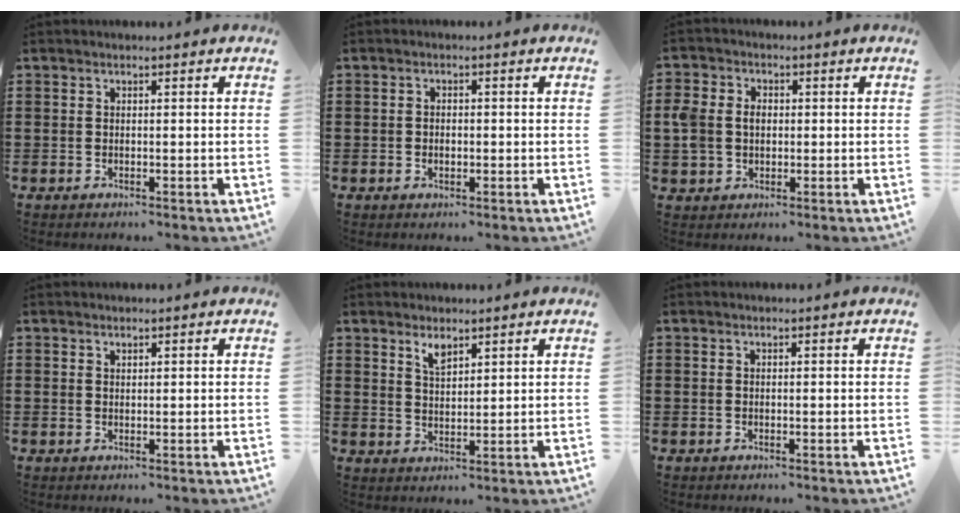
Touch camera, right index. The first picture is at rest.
{"total": 1.2, "force": [-0.3, 0.8, 0.8], "torque": [-0.016, 0.003, -0.007]}
{"total": 4.3, "force": [0.1, 3.5, 2.4], "torque": [-0.071, 0.009, -0.007]}
{"total": 0.6, "force": [0.5, 0.3, 0.1], "torque": [-0.003, 0.002, 0.010]}
{"total": 2.7, "force": [2.2, 0.9, 1.3], "torque": [-0.030, 0.002, 0.041]}
{"total": 0.0}